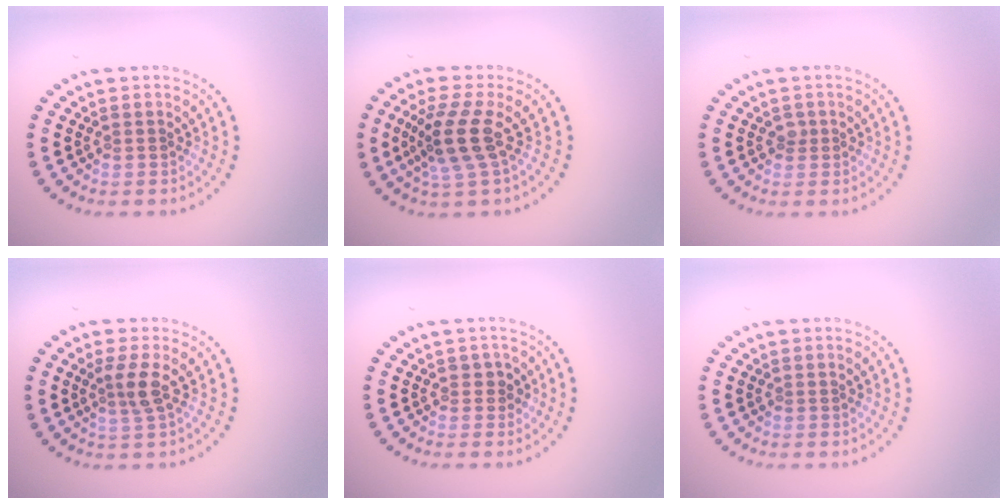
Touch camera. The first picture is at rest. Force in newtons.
{"total": 3.8, "press": 3.0, "slide": 2.4}
{"total": 0.7, "press": 0.4, "slide": 0.6}
{"total": 2.2, "press": 1.8, "slide": 1.3}
{"total": 1.1, "press": 1.0, "slide": 0.5}
{"total": 0.0}